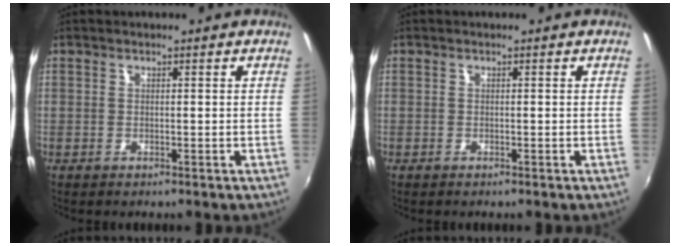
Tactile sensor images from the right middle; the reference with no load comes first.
{"total": 0.0}